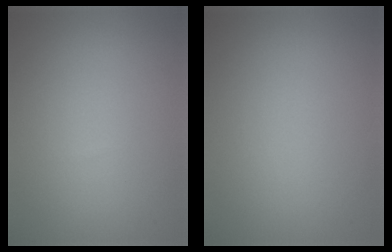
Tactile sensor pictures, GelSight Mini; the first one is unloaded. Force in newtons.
{"total": 0.0}